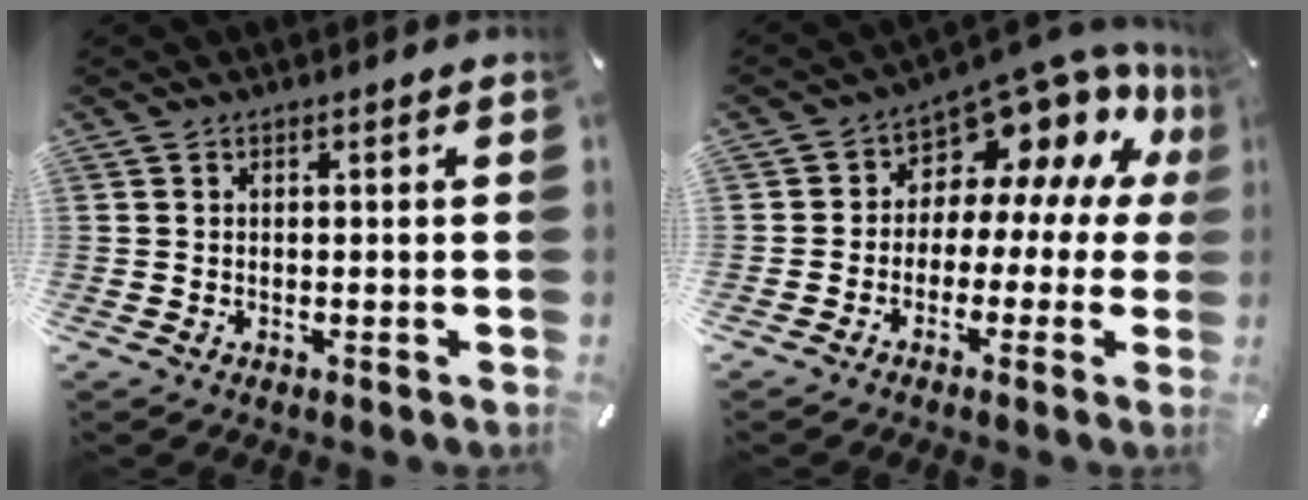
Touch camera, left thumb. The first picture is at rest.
{"total": 10.6, "force": [7.3, 6.0, 4.9], "torque": [-0.082, -0.075, 0.125]}